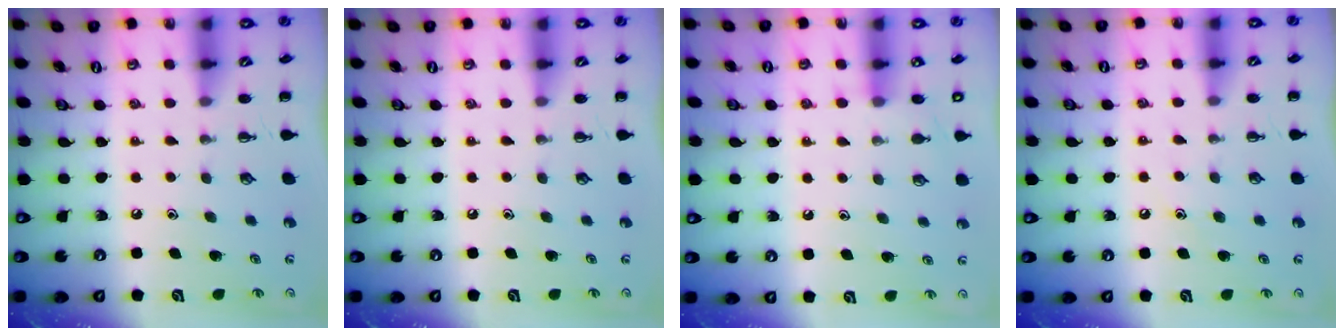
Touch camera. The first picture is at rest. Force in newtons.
{"total": 0.0}
{"total": 6.8, "press": 6.6, "slide": 1.8}
{"total": 6.3, "press": 6.0, "slide": 1.8}